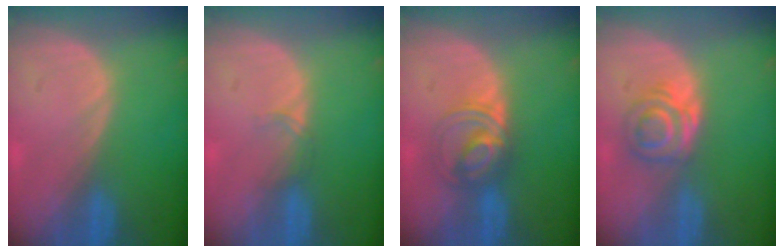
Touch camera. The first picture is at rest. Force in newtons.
{"total": 1.3, "press": 1.2, "slide": 0.2}
{"total": 5.5, "press": 5.5, "slide": 0.6}
{"total": 5.2, "press": 4.8, "slide": 1.9}